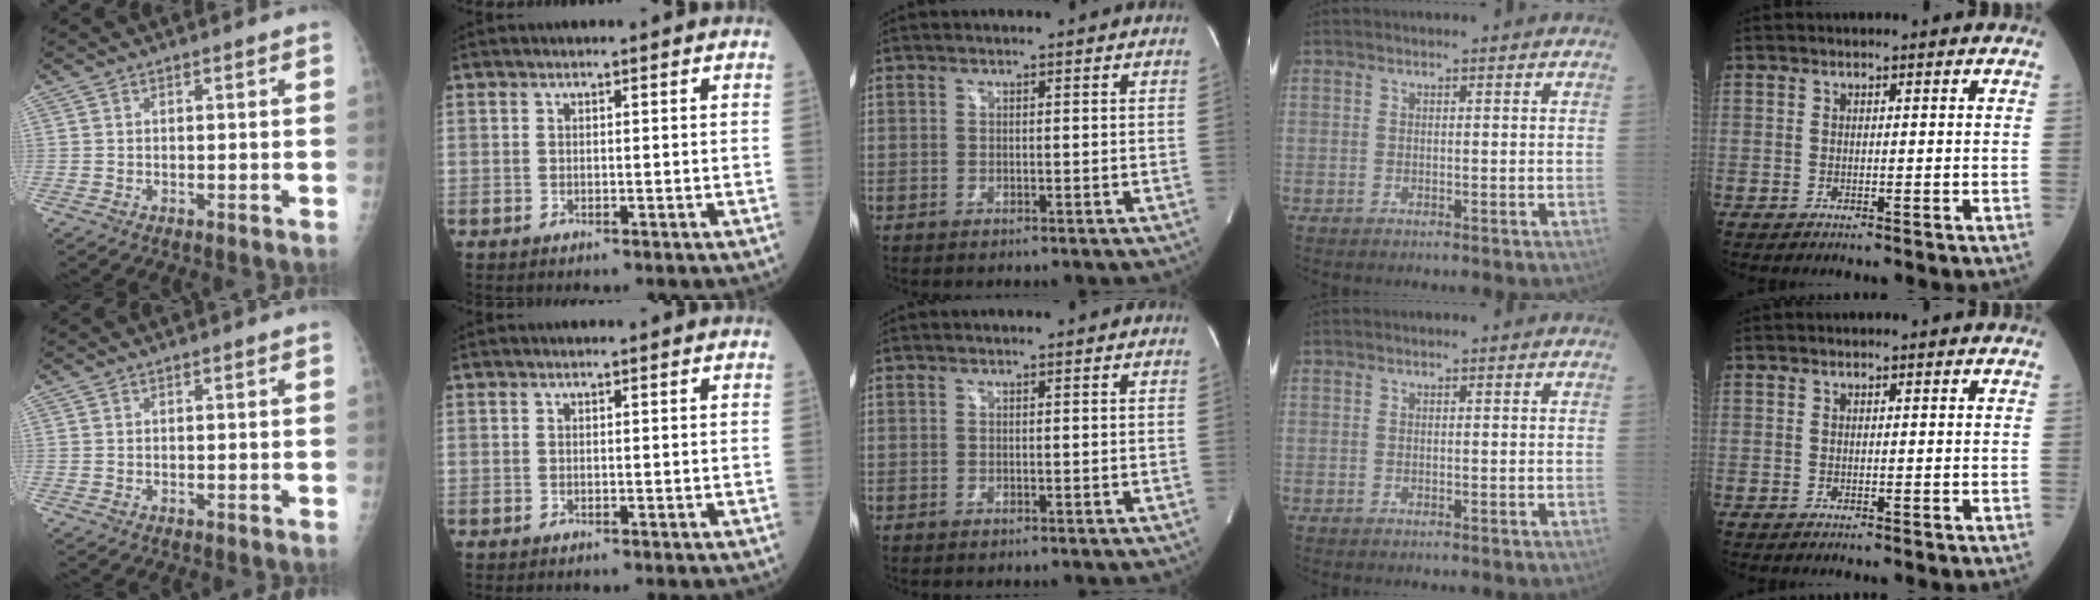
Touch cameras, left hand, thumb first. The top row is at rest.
{}